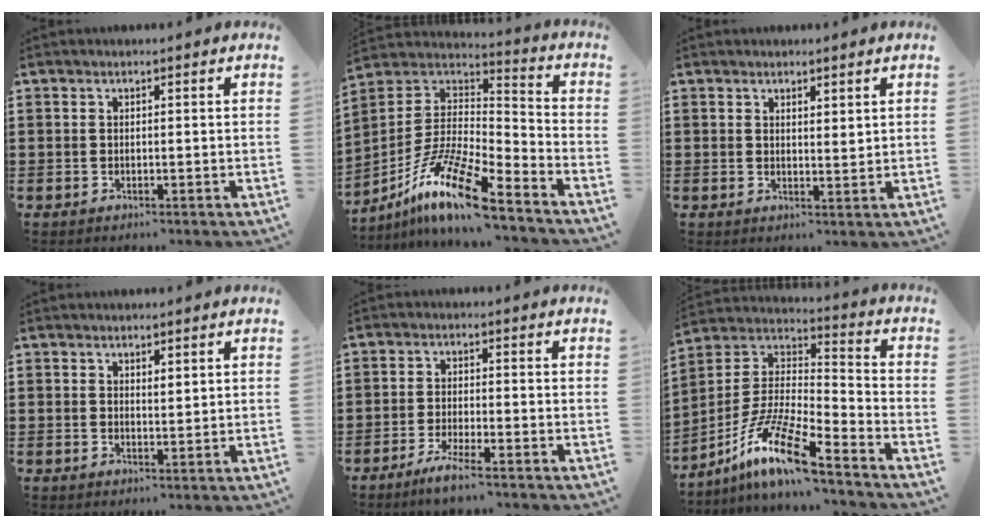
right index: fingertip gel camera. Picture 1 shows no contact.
{"total": 14.0, "force": [-10.3, 2.2, 9.3], "torque": [-0.188, 0.013, -0.199]}
{"total": 1.5, "force": [1.4, 0.5, 0.4], "torque": [-0.010, 0.004, 0.027]}
{"total": 1.3, "force": [1.2, 0.4, 0.3], "torque": [-0.007, 0.002, 0.022]}
{"total": 3.4, "force": [-2.8, -0.2, 1.9], "torque": [-0.046, -0.009, -0.055]}
{"total": 13.3, "force": [-9.8, 1.9, 8.8], "torque": [-0.183, 0.011, -0.190]}